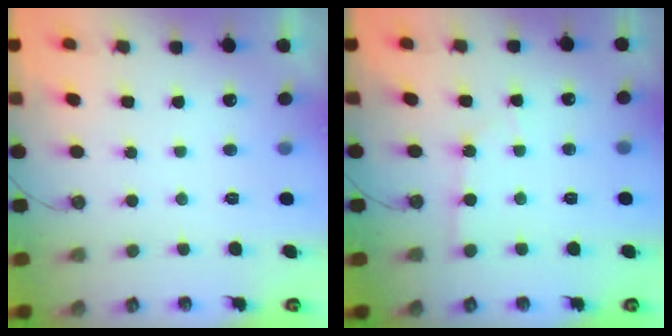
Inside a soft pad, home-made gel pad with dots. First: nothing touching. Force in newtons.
{"total": 2.6, "press": 2.6, "slide": 0.4}